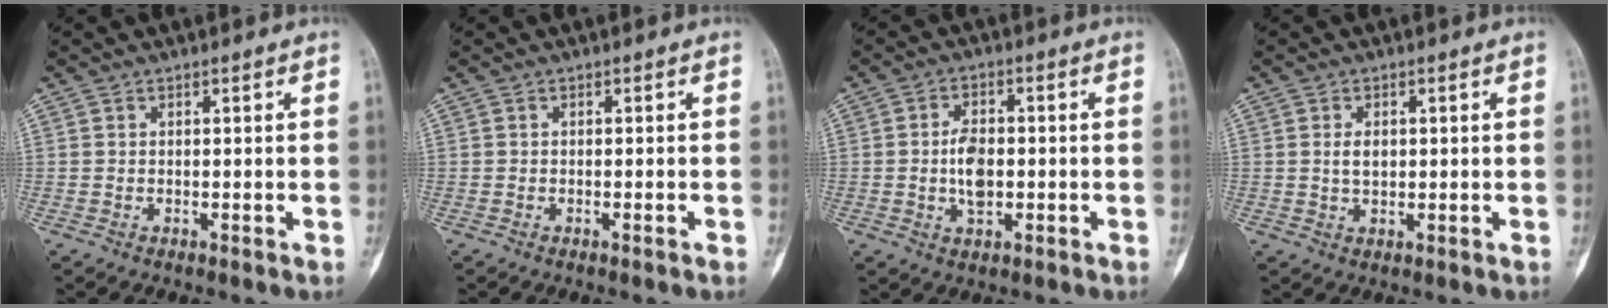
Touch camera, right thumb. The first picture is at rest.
{"total": 0.7, "force": [-0.5, 0.0, 0.6], "torque": [-0.012, 0.001, -0.004]}
{"total": 6.0, "force": [-0.7, 3.4, 4.9], "torque": [-0.080, 0.005, -0.016]}
{"total": 2.7, "force": [0.4, 1.7, 2.1], "torque": [-0.028, -0.002, 0.009]}